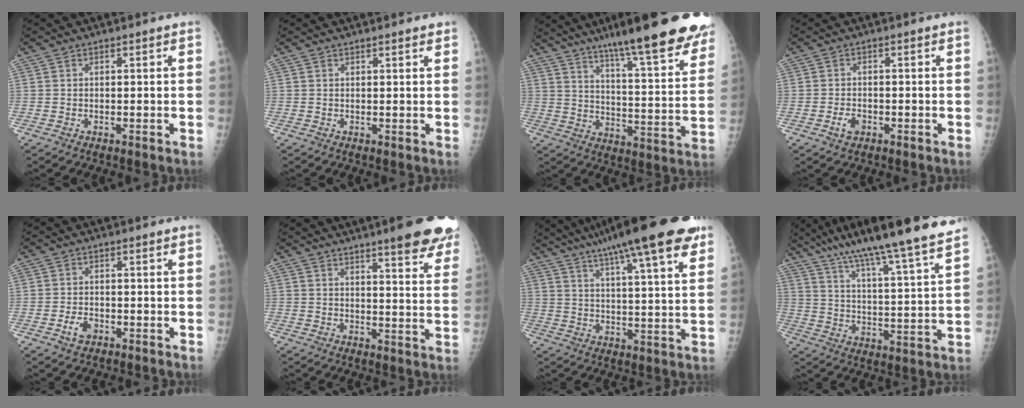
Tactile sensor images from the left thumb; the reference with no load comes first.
{"total": 1.7, "force": [1.5, 0.5, 0.7], "torque": [-0.001, -0.002, 0.017]}
{"total": 26.3, "force": [19.3, 4.1, 17.4], "torque": [-0.229, -0.076, 0.270]}
{"total": 2.4, "force": [-1.1, 1.6, 1.5], "torque": [-0.023, 0.003, -0.017]}
{"total": 2.8, "force": [-1.3, 1.9, 1.7], "torque": [-0.028, 0.004, -0.021]}
{"total": 14.6, "force": [10.4, 2.5, 9.9], "torque": [-0.096, -0.052, 0.121]}
{"total": 22.3, "force": [14.9, 3.6, 16.2], "torque": [-0.244, -0.024, 0.213]}
{"total": 23.1, "force": [18.5, 1.9, 13.6], "torque": [-0.207, -0.070, 0.281]}